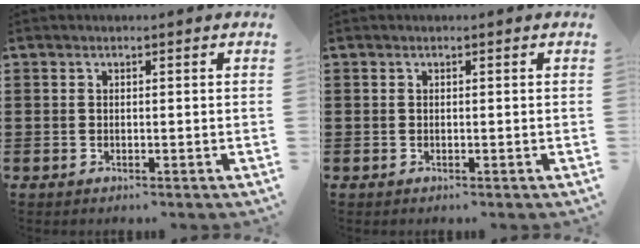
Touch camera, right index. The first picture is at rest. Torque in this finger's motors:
{"motor_torque": [-0.01, 0.01, 0.00, -0.01]}